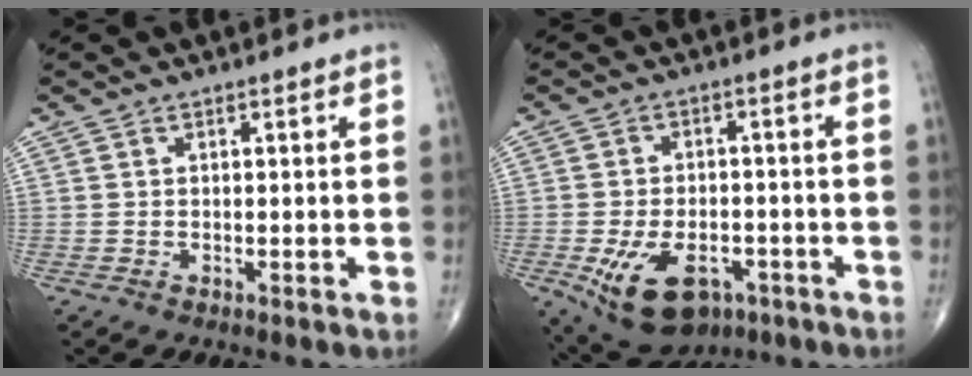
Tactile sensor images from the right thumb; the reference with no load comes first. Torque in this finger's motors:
{"motor_torque": [-0.07, 0.12, 0.65, 0.18, 0.15]}